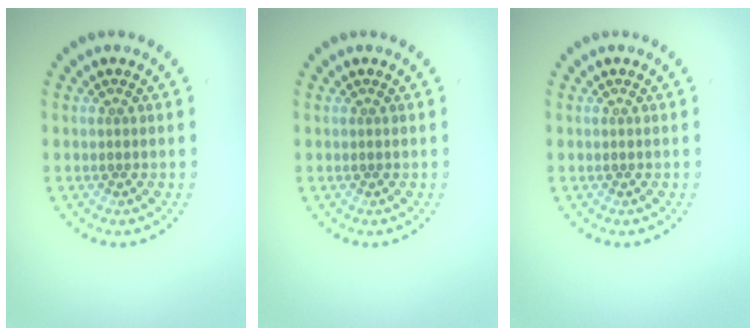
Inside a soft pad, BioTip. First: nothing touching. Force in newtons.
{"total": 0.0}
{"total": 0.0}